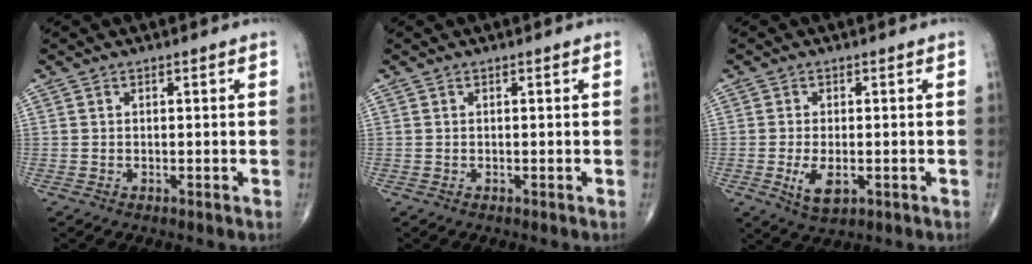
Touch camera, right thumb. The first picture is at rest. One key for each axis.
{"total": 0.0}
{"total": 5.7, "fx": -1.5, "fy": 2.7, "fz": 4.8, "tx": -0.092, "ty": -0.006, "tz": -0.023}